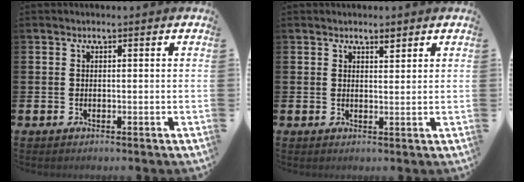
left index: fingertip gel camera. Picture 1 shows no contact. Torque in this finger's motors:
{"motor_torque": [0.41, -0.16, 0.14, 0.01]}